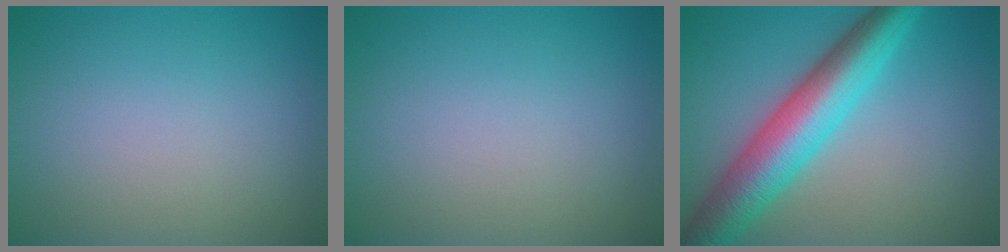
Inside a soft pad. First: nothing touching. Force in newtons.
{"total": 0.0}
{"total": 8.5, "press": 8.5, "slide": 0.2}